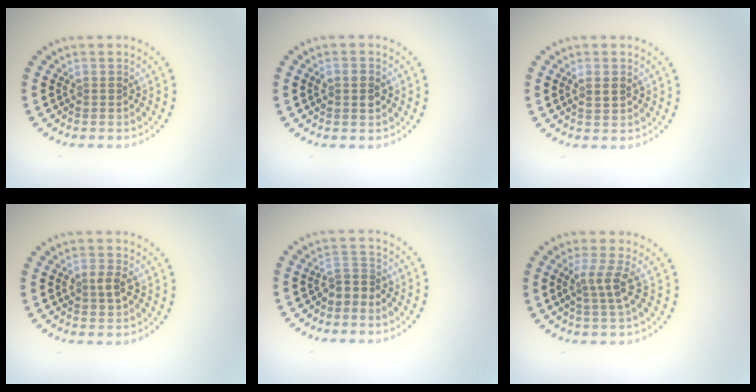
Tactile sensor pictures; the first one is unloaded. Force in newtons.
{"total": 1.2, "press": 1.2, "slide": 0.1}
{"total": 1.0, "press": 0.9, "slide": 0.3}
{"total": 2.1, "press": 2.1, "slide": 0.2}
{"total": 2.0, "press": 1.6, "slide": 1.1}
{"total": 2.6, "press": 2.0, "slide": 1.6}